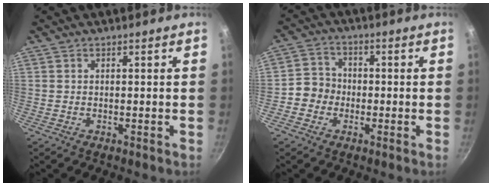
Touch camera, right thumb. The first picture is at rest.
{"total": 5.0, "force": [-1.5, 4.5, 1.6], "torque": [0.001, 0.018, -0.041]}